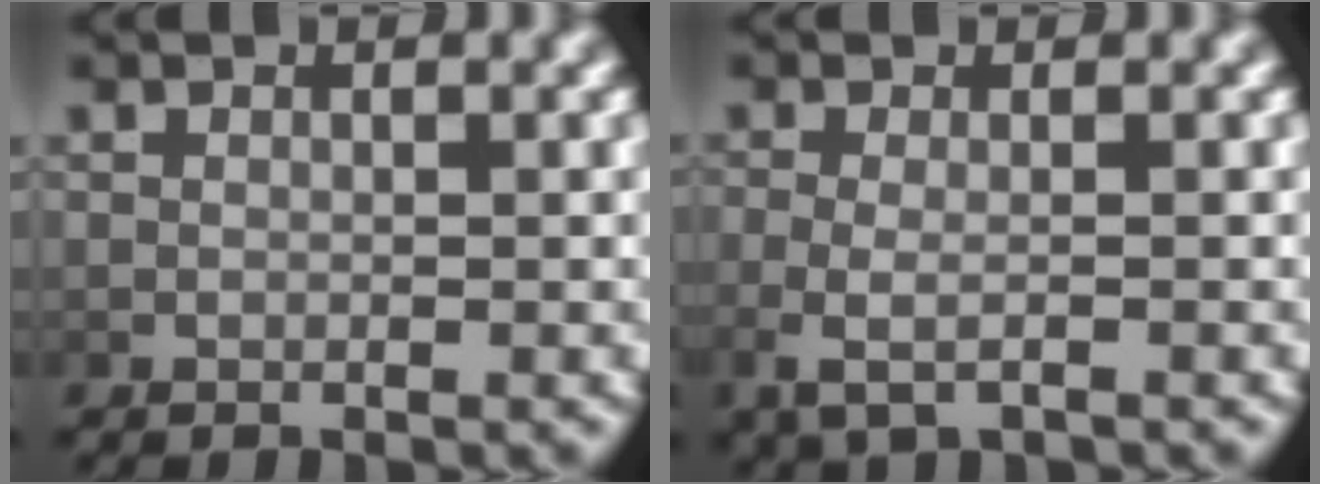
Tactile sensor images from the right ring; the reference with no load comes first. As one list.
[{"total": 2.5, "force": [-1.0, 0.8, 2.2], "torque": [-0.063, -0.012, -0.010]}]